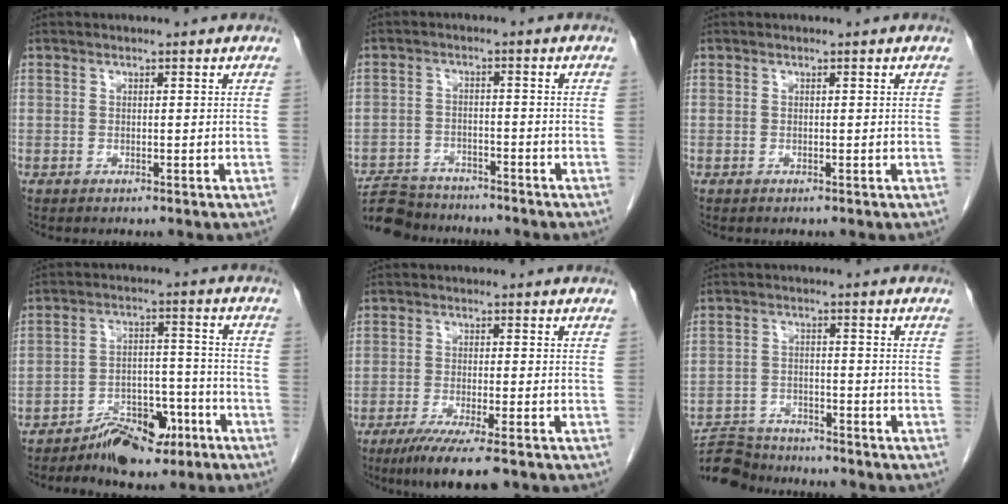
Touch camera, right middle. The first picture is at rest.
{"total": 8.9, "force": [-8.3, 2.8, 1.7], "torque": [-0.033, 0.004, -0.133]}
{"total": 0.0}
{"total": 9.0, "force": [-6.5, 4.2, 4.7], "torque": [-0.069, 0.014, -0.106]}
{"total": 8.3, "force": [-6.0, 0.5, 5.8], "torque": [-0.090, -0.021, -0.091]}
{"total": 9.8, "force": [-9.4, 2.3, 1.5], "torque": [-0.028, 0.006, -0.155]}